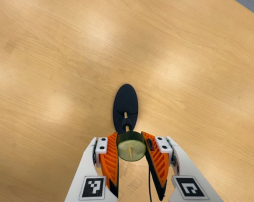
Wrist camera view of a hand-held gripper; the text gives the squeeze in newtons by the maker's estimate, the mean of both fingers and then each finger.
{"total": 10.9, "left": 10.4, "right": 11.4}